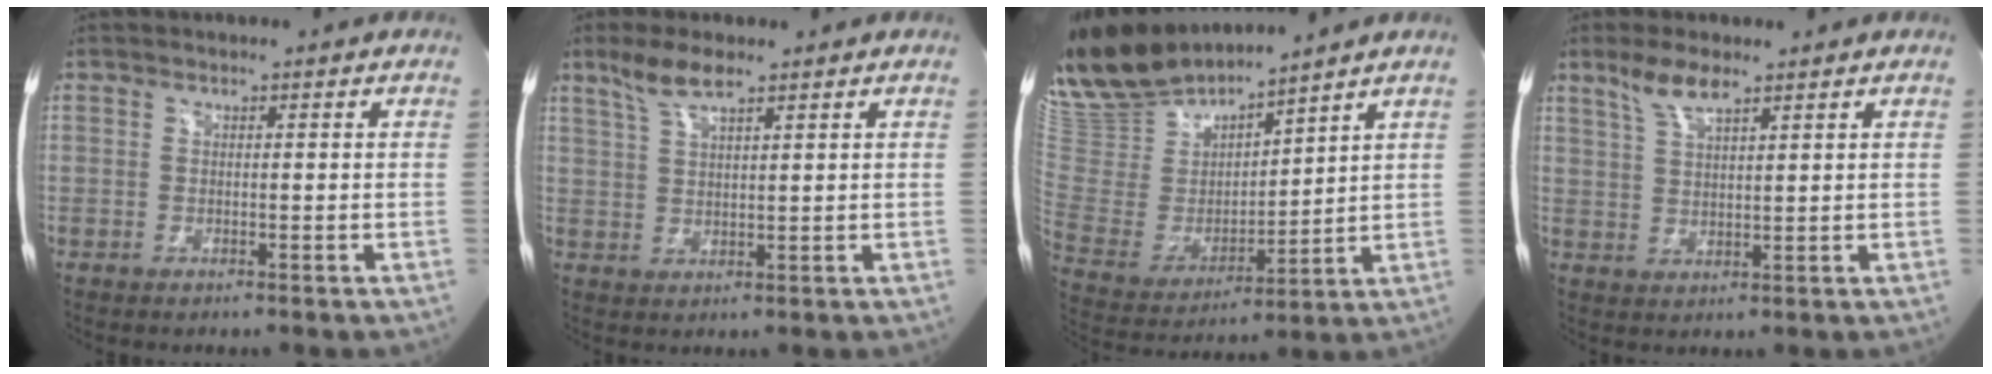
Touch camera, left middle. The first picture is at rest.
{"total": 4.9, "force": [3.5, 0.7, 3.3], "torque": [-0.074, 0.008, 0.074]}
{"total": 15.6, "force": [14.5, 2.4, 5.2], "torque": [-0.116, -0.005, 0.295]}
{"total": 4.9, "force": [3.6, 0.9, 3.2], "torque": [-0.073, 0.006, 0.074]}